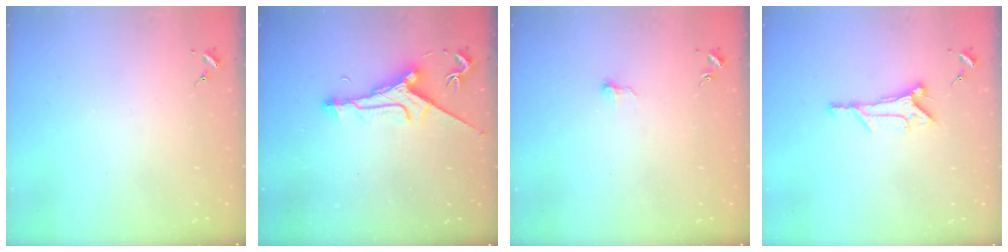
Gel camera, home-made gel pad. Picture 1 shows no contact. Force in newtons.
{"total": 10.2, "press": 10.1, "slide": 0.8}
{"total": 5.3, "press": 5.3, "slide": 0.5}
{"total": 8.3, "press": 8.3, "slide": 0.4}